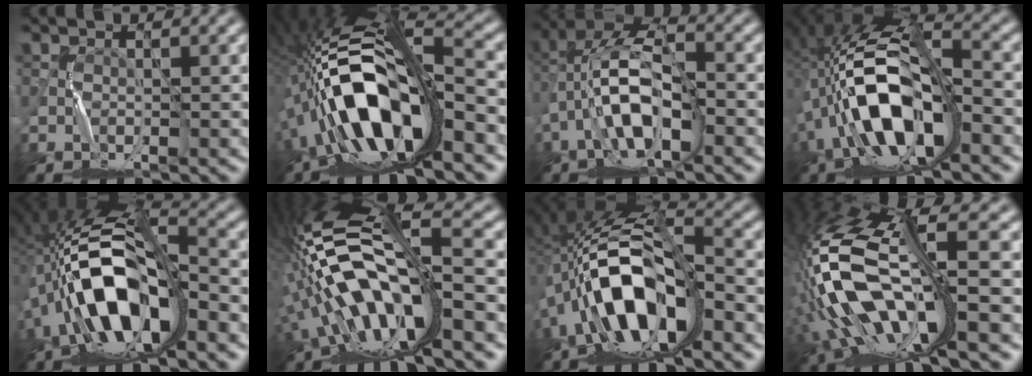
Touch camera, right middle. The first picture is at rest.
{"total": 15.1, "force": [-4.5, 5.2, 13.4], "torque": [-0.252, 0.017, -0.078]}
{"total": 8.4, "force": [-1.9, 3.8, 7.2], "torque": [-0.148, 0.017, -0.038]}
{"total": 10.9, "force": [-3.3, 4.0, 9.6], "torque": [-0.185, 0.015, -0.061]}
{"total": 12.2, "force": [-3.8, 4.7, 10.6], "torque": [-0.199, 0.018, -0.073]}
{"total": 14.2, "force": [-3.3, 4.5, 13.0], "torque": [-0.250, 0.019, -0.050]}
{"total": 11.0, "force": [-4.4, 4.1, 9.2], "torque": [-0.170, 0.014, -0.083]}
{"total": 14.9, "force": [-2.3, 5.7, 13.6], "torque": [-0.303, -0.007, -0.025]}